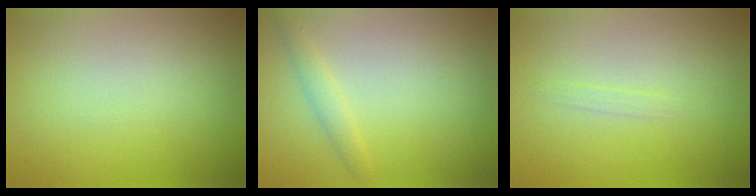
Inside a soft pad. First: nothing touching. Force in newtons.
{"total": 1.3, "press": 1.3, "slide": 0.1}
{"total": 0.6, "press": 0.6, "slide": 0.1}